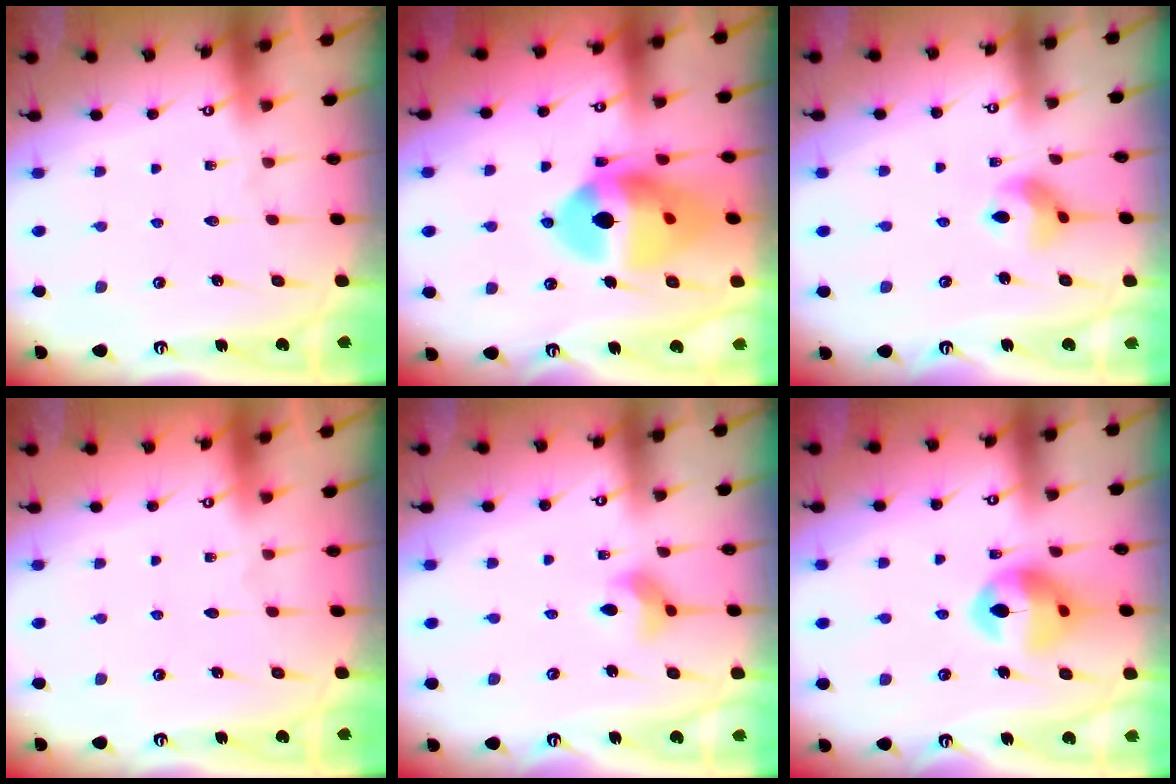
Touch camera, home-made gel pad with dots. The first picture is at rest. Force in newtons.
{"total": 18.2, "press": 18.0, "slide": 2.0}
{"total": 7.2, "press": 7.2, "slide": 0.3}
{"total": 0.0}
{"total": 7.0, "press": 7.0, "slide": 0.5}
{"total": 13.7, "press": 13.6, "slide": 1.6}